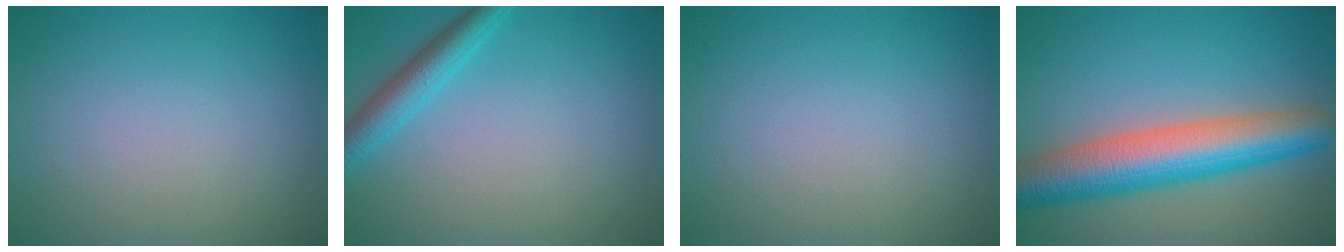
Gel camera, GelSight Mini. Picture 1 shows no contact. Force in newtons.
{"total": 3.0, "press": 3.0, "slide": 0.1}
{"total": 0.0}
{"total": 9.0, "press": 8.9, "slide": 0.3}